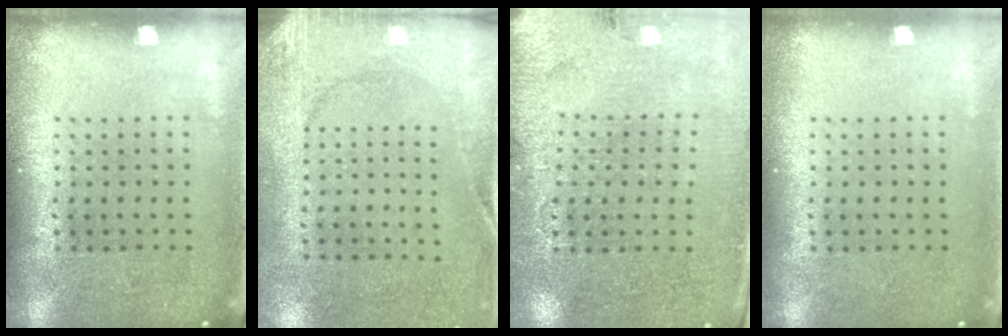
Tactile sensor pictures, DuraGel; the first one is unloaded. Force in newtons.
{"total": 2.7, "press": 2.1, "slide": 1.7}
{"total": 3.0, "press": 2.8, "slide": 1.0}
{"total": 0.0}